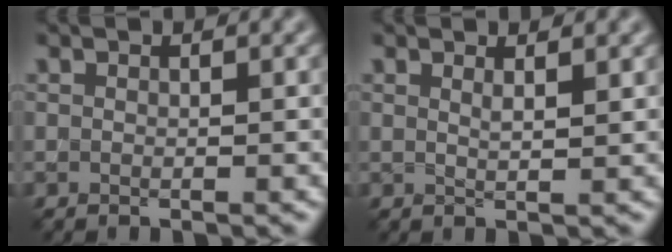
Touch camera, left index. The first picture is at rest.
{"total": 1.1, "force": [0.8, 0.2, 0.6], "torque": [-0.005, 0.000, 0.013]}